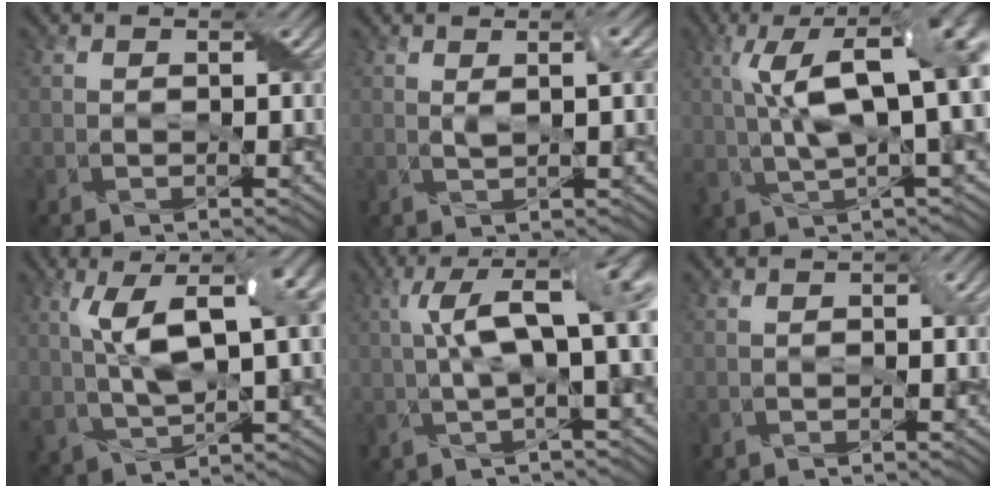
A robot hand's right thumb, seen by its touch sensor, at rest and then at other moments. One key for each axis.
{"total": 2.1, "fx": 0.6, "fy": 0.3, "fz": 1.9, "tx": -0.037, "ty": 0.000, "tz": 0.014}
{"total": 14.8, "fx": 2.2, "fy": 6.1, "fz": 13.3, "tx": -0.238, "ty": 0.013, "tz": 0.040}
{"total": 12.3, "fx": 2.9, "fy": 5.3, "fz": 10.7, "tx": -0.212, "ty": 0.005, "tz": 0.059}
{"total": 12.3, "fx": 1.4, "fy": 3.7, "fz": 11.6, "tx": -0.200, "ty": 0.017, "tz": 0.027}
{"total": 0.6, "fx": -0.2, "fy": 0.4, "fz": 0.4, "tx": -0.006, "ty": -0.001, "tz": -0.003}